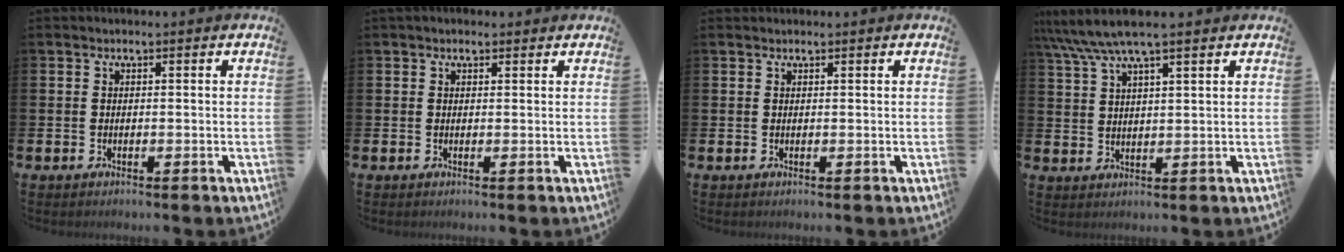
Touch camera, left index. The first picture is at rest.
{"total": 1.0, "force": [0.8, 0.5, 0.3], "torque": [0.003, 0.003, 0.012]}
{"total": 0.6, "force": [0.6, 0.1, -0.1], "torque": [0.011, -0.004, 0.010]}
{"total": 6.3, "force": [5.1, 0.8, 3.6], "torque": [-0.085, -0.010, 0.092]}